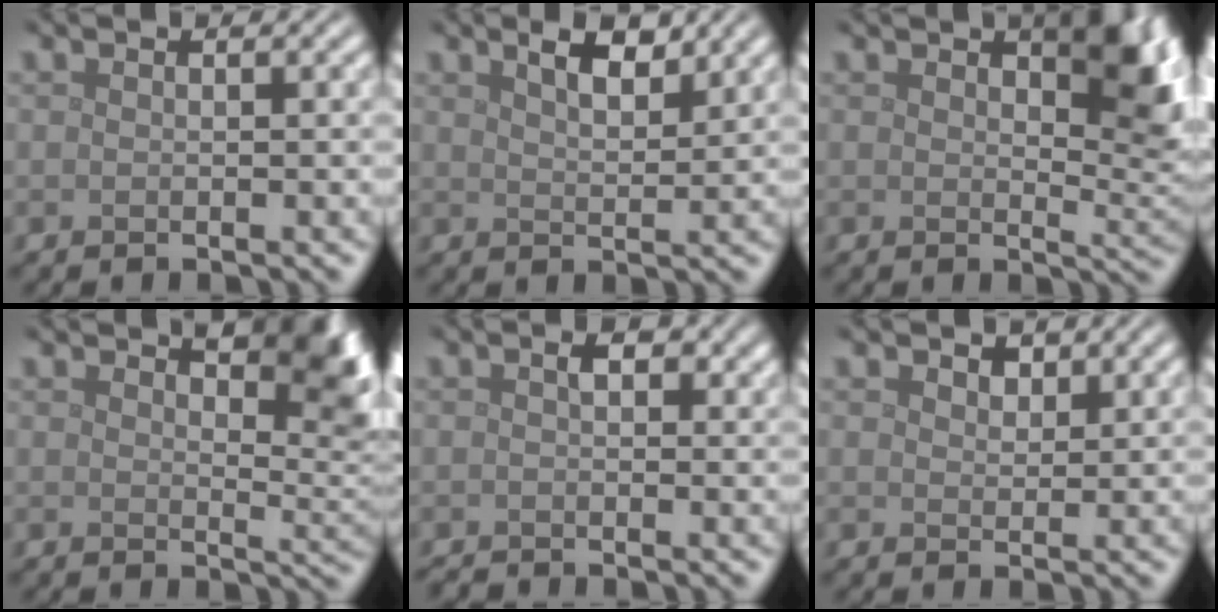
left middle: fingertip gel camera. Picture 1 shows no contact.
{"total": 2.9, "force": [2.1, 0.8, 1.8], "torque": [-0.034, 0.002, 0.035]}
{"total": 6.4, "force": [2.4, 3.1, 5.0], "torque": [-0.060, -0.006, 0.040]}
{"total": 6.0, "force": [3.5, 2.6, 4.2], "torque": [-0.045, -0.003, 0.051]}
{"total": 1.3, "force": [-0.3, 0.8, 1.0], "torque": [-0.017, -0.001, -0.006]}
{"total": 1.3, "force": [1.0, 0.8, 0.5], "torque": [-0.012, -0.002, 0.016]}